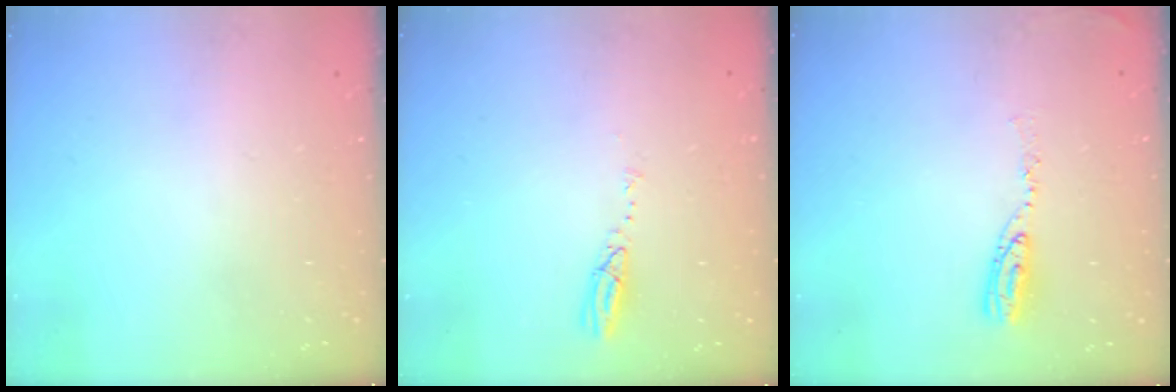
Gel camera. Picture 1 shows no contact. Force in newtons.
{"total": 3.6, "press": 3.6, "slide": 0.2}
{"total": 6.8, "press": 6.8, "slide": 0.6}